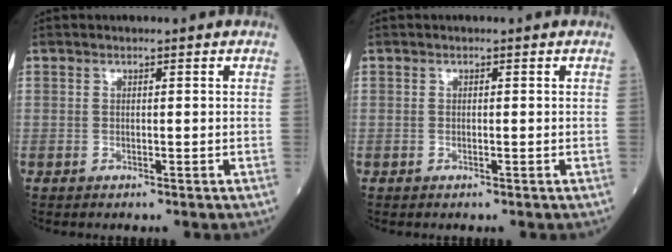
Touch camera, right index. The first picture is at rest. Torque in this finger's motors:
{"motor_torque": [0.01, 0.00, 0.00, 0.00]}